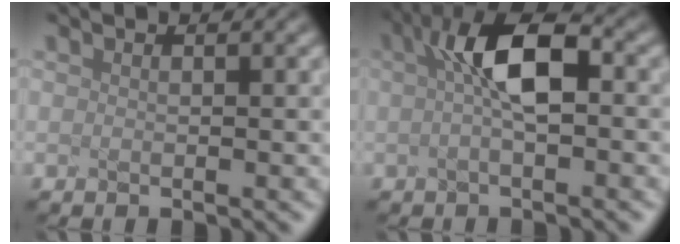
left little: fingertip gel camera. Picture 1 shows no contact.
{"total": 3.9, "force": [-0.5, 0.4, 3.8], "torque": [-0.095, 0.006, 0.025]}